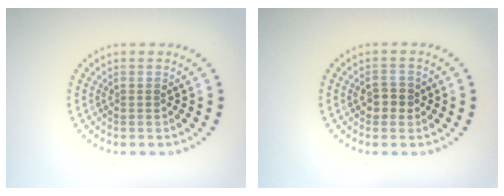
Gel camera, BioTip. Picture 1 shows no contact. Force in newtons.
{"total": 1.9, "press": 1.8, "slide": 0.4}